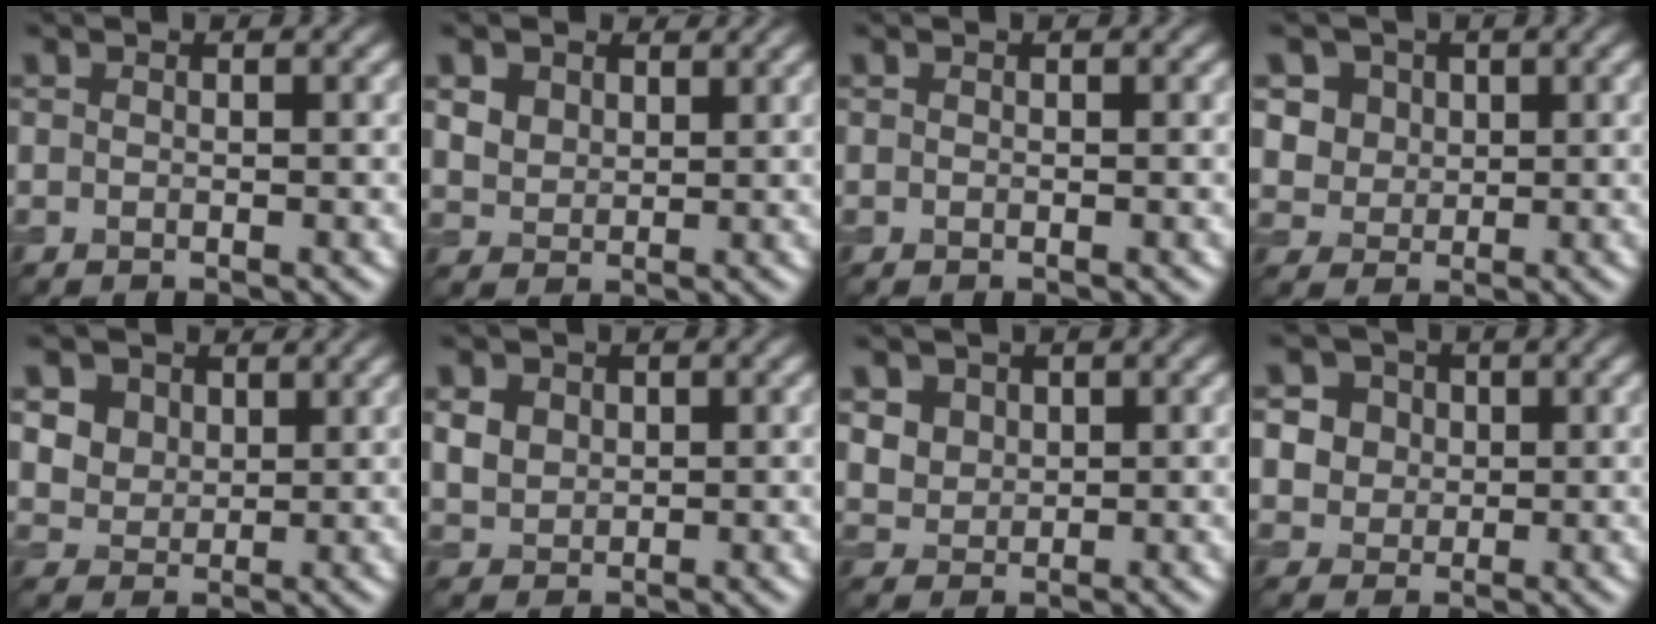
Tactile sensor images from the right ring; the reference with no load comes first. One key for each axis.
{"total": 4.3, "fx": 2.7, "fy": 2.8, "fz": 1.8, "tx": -0.065, "ty": -0.003, "tz": 0.054}
{"total": 0.0}
{"total": 5.2, "fx": 2.5, "fy": 4.1, "fz": 1.9, "tx": -0.043, "ty": -0.002, "tz": 0.045}
{"total": 5.5, "fx": 3.0, "fy": 4.0, "fz": 2.3, "tx": -0.079, "ty": -0.003, "tz": 0.064}
{"total": 3.0, "fx": 1.2, "fy": 2.3, "fz": 1.4, "tx": -0.039, "ty": 0.005, "tz": 0.026}
{"total": 4.0, "fx": 2.1, "fy": 2.9, "fz": 1.6, "tx": -0.056, "ty": 0.001, "tz": 0.052}
{"total": 6.2, "fx": 2.5, "fy": 5.1, "fz": 2.5, "tx": -0.052, "ty": 0.020, "tz": 0.032}